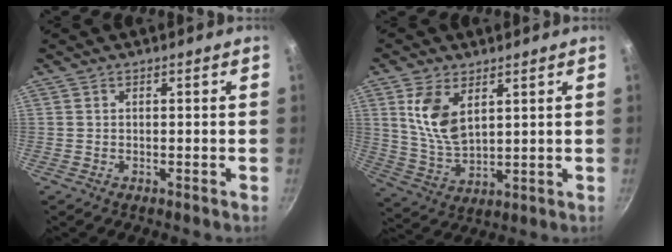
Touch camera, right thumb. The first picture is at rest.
{"total": 9.8, "force": [3.8, 5.3, 7.3], "torque": [-0.134, -0.030, 0.083]}